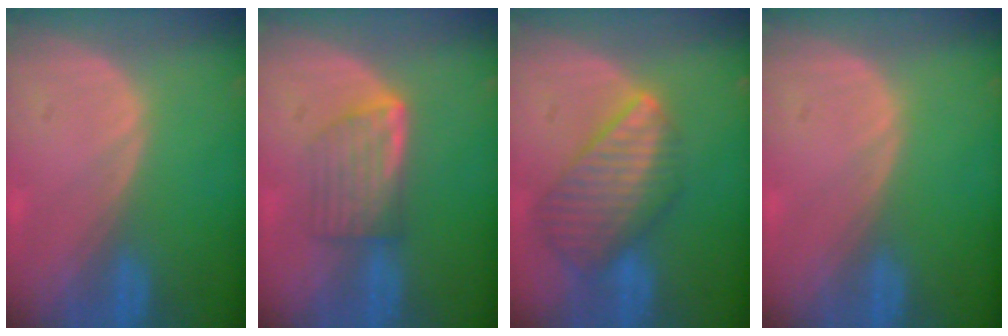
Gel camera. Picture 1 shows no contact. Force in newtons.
{"total": 5.9, "press": 5.5, "slide": 2.2}
{"total": 9.0, "press": 7.8, "slide": 4.4}
{"total": 0.0}